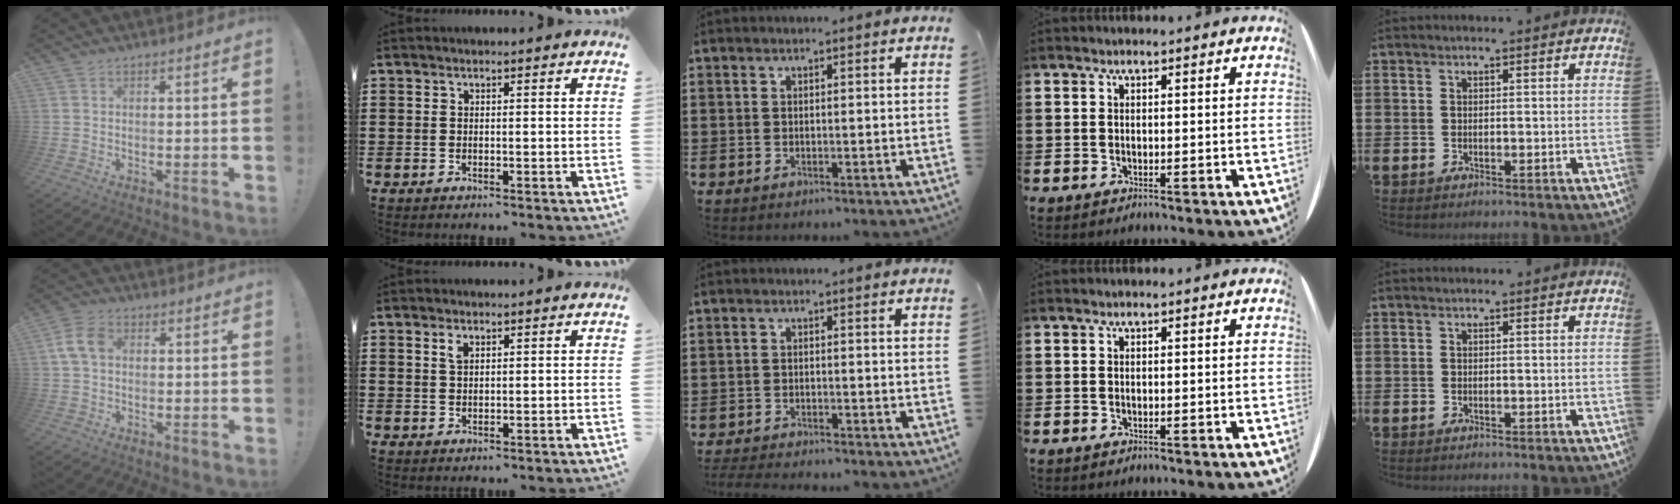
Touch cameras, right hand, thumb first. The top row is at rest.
{"thumb": {"total": 7.3, "force": [0.9, 4.8, 5.3], "torque": [-0.112, 0.014, 0.022]}, "index": {"total": 1.7, "force": [0.9, 0.9, 1.2], "torque": [-0.019, 0.001, 0.014]}, "middle": {"total": 2.3, "force": [-2.3, 0.0, 0.3], "torque": [-0.016, -0.007, -0.049]}}